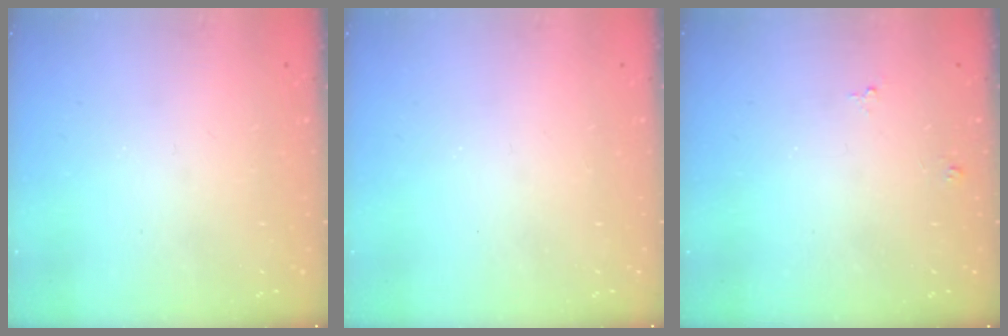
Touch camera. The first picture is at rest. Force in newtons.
{"total": 0.0}
{"total": 4.1, "press": 4.1, "slide": 0.4}